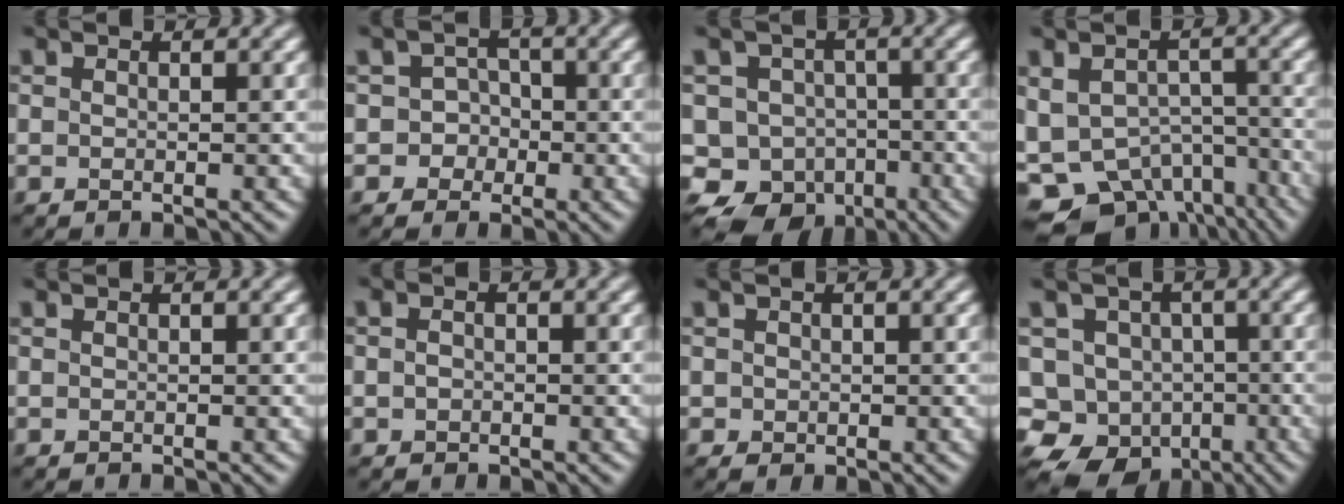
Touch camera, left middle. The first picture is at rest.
{"total": 2.7, "force": [-0.7, 2.5, 0.4], "torque": [0.024, 0.008, -0.021]}
{"total": 11.1, "force": [-5.5, 9.1, 3.3], "torque": [-0.037, -0.003, -0.109]}
{"total": 9.1, "force": [-5.8, 5.6, 4.2], "torque": [-0.071, -0.018, -0.074]}
{"total": 0.0}
{"total": 1.0, "force": [-0.1, 0.8, 0.5], "torque": [-0.010, -0.001, -0.003]}
{"total": 0.8, "force": [0.1, 0.7, 0.3], "torque": [-0.002, -0.002, 0.002]}
{"total": 11.5, "force": [-4.9, 9.4, 4.4], "torque": [-0.058, 0.002, -0.103]}